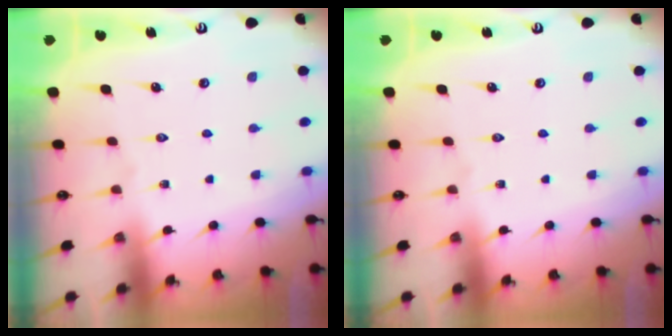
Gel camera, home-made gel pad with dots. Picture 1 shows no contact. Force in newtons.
{"total": 0.0}